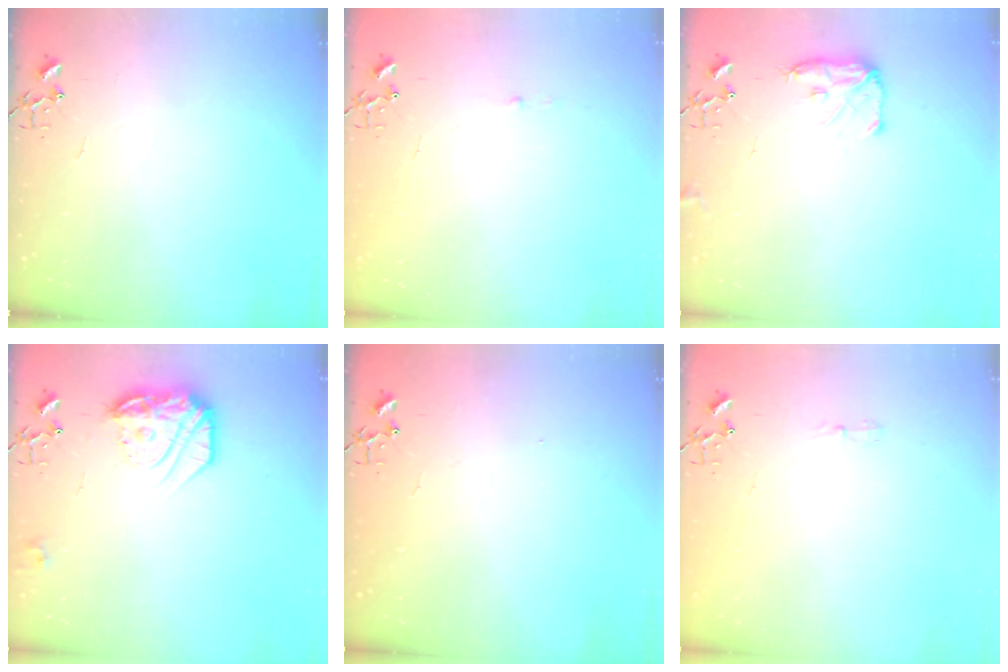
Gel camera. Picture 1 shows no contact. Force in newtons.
{"total": 1.8, "press": 1.8, "slide": 0.2}
{"total": 8.9, "press": 8.8, "slide": 0.6}
{"total": 17.5, "press": 17.5, "slide": 1.4}
{"total": 1.1, "press": 1.1, "slide": 0.1}
{"total": 5.5, "press": 5.4, "slide": 0.6}